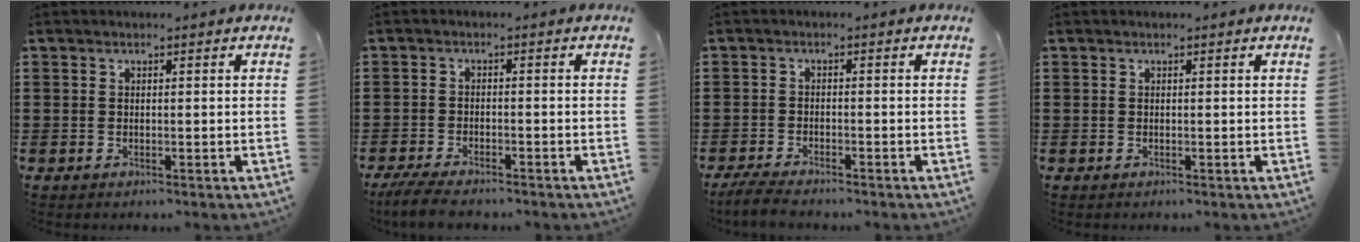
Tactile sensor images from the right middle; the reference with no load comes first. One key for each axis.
{"total": 3.8, "fx": -3.5, "fy": 0.4, "fz": 1.5, "tx": -0.046, "ty": -0.011, "tz": -0.073}
{"total": 3.2, "fx": -3.0, "fy": 0.3, "fz": 1.0, "tx": -0.032, "ty": -0.005, "tz": -0.064}
{"total": 0.0}